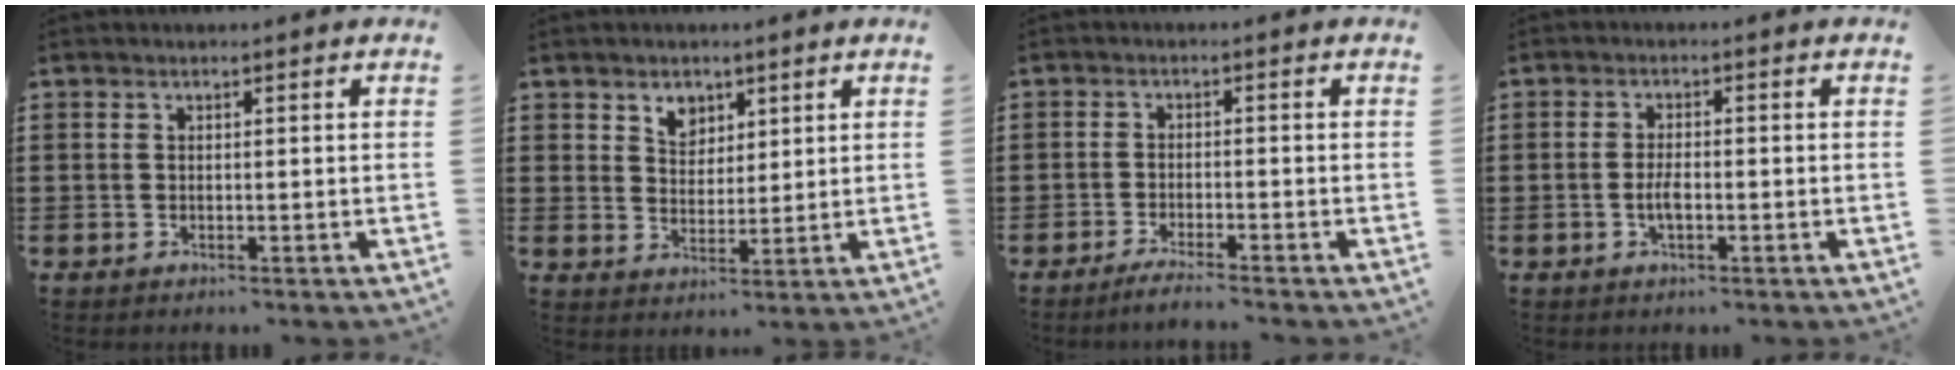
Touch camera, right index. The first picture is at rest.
{"total": 3.7, "force": [2.5, 2.7, 0.6], "torque": [-0.026, 0.011, 0.047]}
{"total": 2.4, "force": [-2.2, -0.3, 0.8], "torque": [-0.013, 0.000, -0.043]}
{"total": 2.8, "force": [-0.8, 1.0, 2.5], "torque": [-0.053, -0.001, -0.016]}